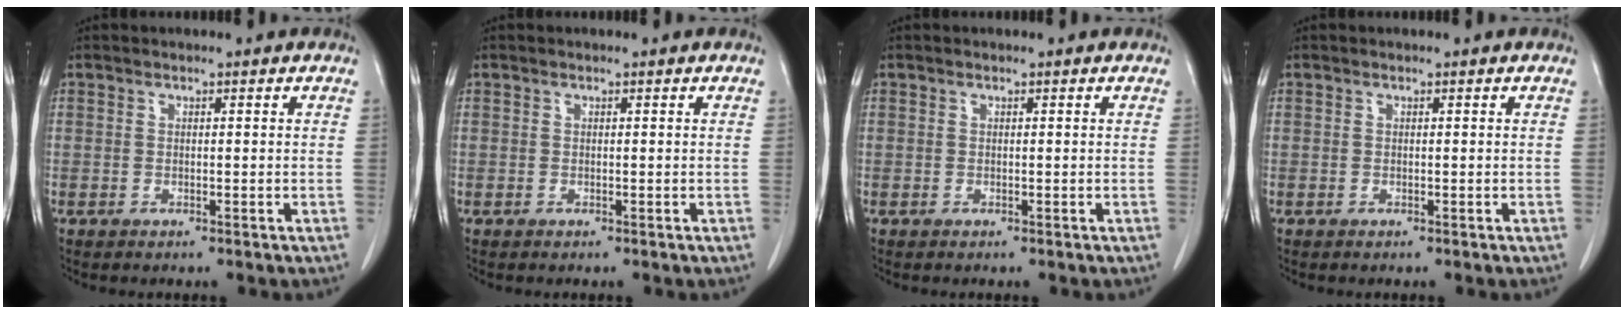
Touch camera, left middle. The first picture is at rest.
{"total": 0.0}
{"total": 0.0}
{"total": 0.0}